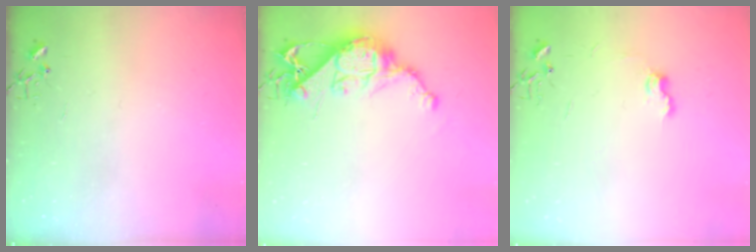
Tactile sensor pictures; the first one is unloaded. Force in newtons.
{"total": 12.8, "press": 12.7, "slide": 1.0}
{"total": 7.6, "press": 7.5, "slide": 0.7}